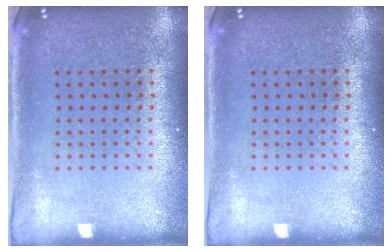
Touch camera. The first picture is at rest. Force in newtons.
{"total": 0.0}